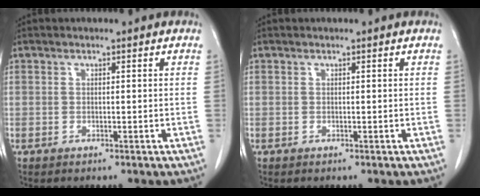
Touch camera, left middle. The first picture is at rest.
{"total": 0.0}